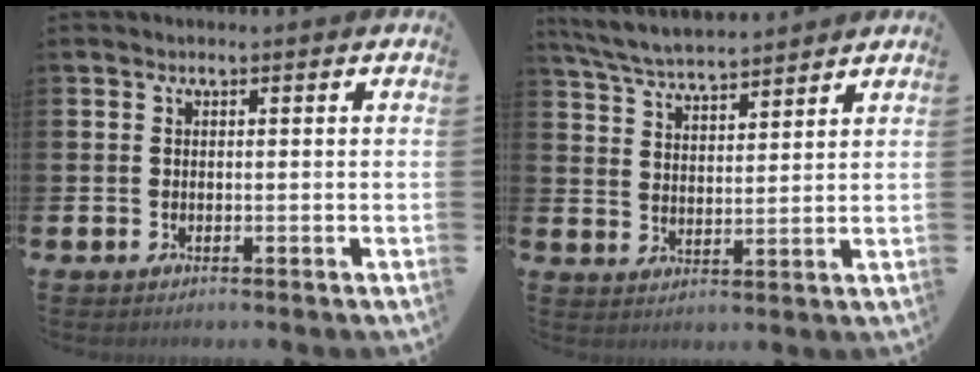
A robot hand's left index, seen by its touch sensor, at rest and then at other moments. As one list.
[{"total": 5.8, "force": [5.7, 0.5, 1.1], "torque": [-0.044, -0.031, 0.102]}]